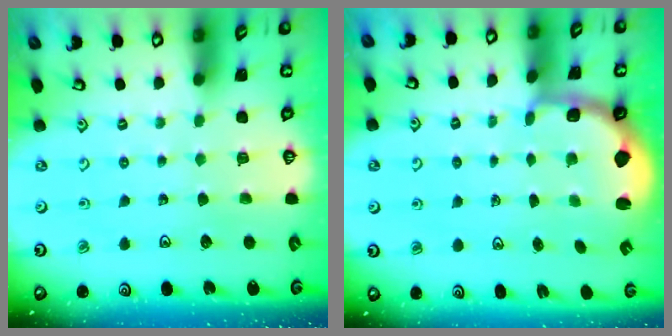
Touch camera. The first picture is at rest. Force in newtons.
{"total": 2.4, "press": 1.1, "slide": 2.2}